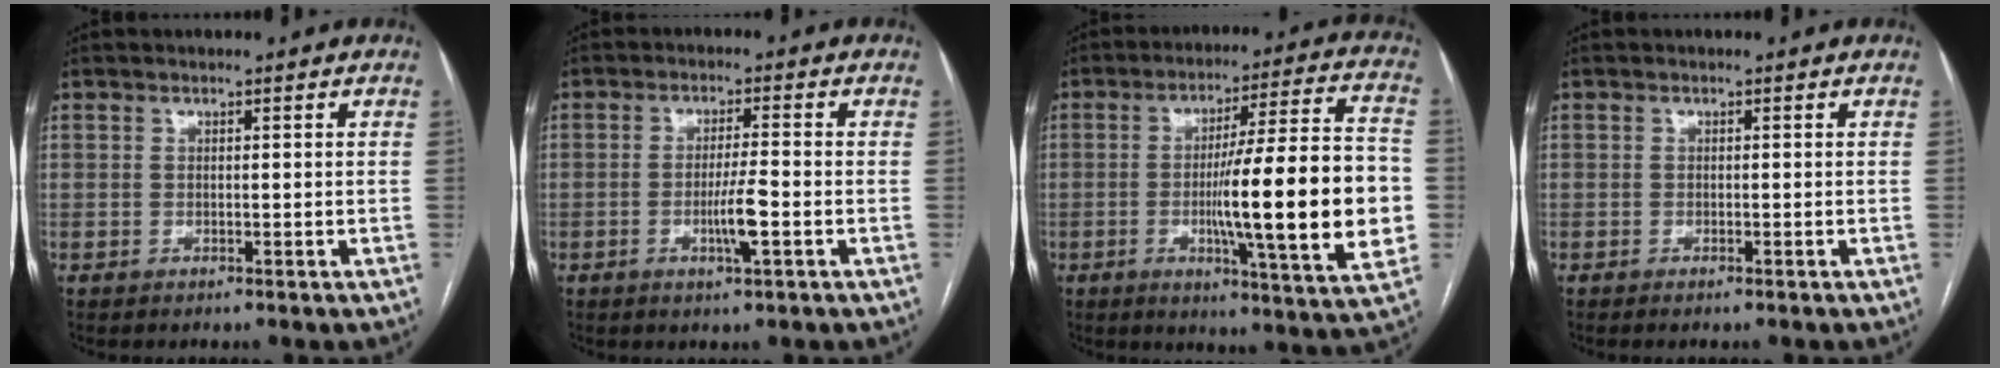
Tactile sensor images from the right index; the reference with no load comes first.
{"total": 4.9, "force": [-1.6, 0.0, 4.6], "torque": [-0.084, -0.007, -0.028]}
{"total": 21.9, "force": [-2.9, 1.2, 21.7], "torque": [-0.288, 0.006, -0.044]}
{"total": 0.8, "force": [-0.6, 0.0, 0.4], "torque": [-0.009, -0.002, -0.009]}